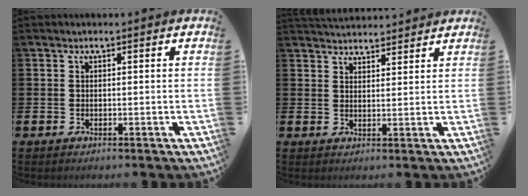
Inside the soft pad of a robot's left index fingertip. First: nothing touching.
{"total": 3.2, "force": [3.2, 0.4, -0.1], "torque": [-0.004, -0.016, 0.058]}